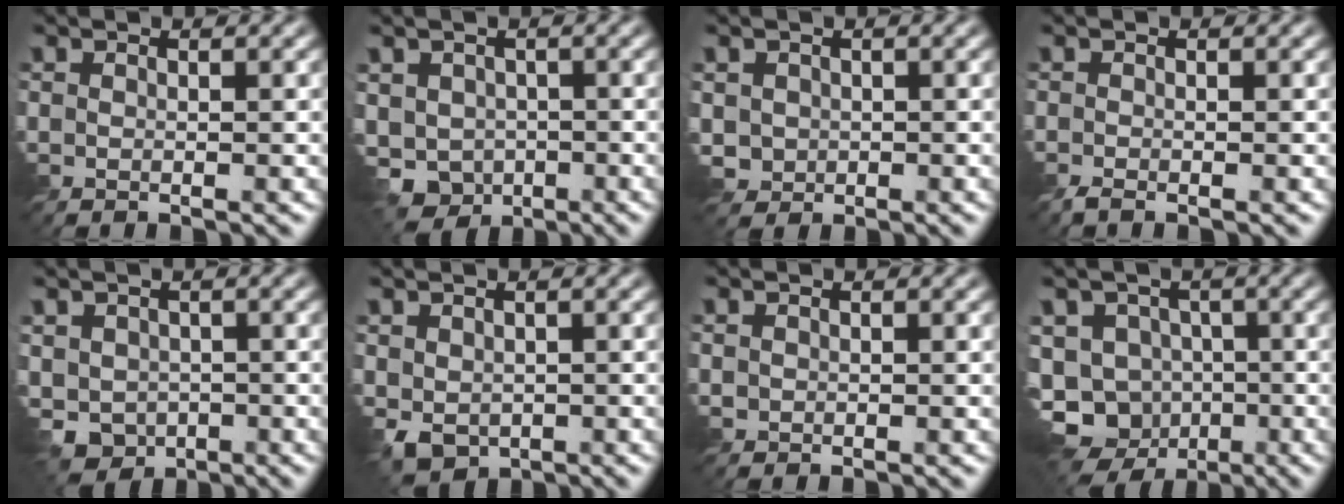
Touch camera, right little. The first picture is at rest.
{"total": 7.5, "force": [-3.3, 5.9, 3.3], "torque": [-0.067, -0.023, -0.049]}
{"total": 1.8, "force": [0.0, 1.8, 0.4], "torque": [-0.015, -0.005, 0.000]}
{"total": 0.7, "force": [-0.6, 0.3, 0.4], "torque": [-0.010, 0.000, -0.013]}
{"total": 5.6, "force": [-2.1, 4.5, 2.5], "torque": [-0.057, -0.012, -0.036]}
{"total": 3.0, "force": [-0.4, 2.5, 1.7], "torque": [-0.038, -0.010, -0.008]}
{"total": 0.6, "force": [0.2, 0.6, 0.1], "torque": [-0.002, -0.002, 0.007]}
{"total": 13.2, "force": [-7.3, 9.7, 5.2], "torque": [-0.108, -0.025, -0.107]}